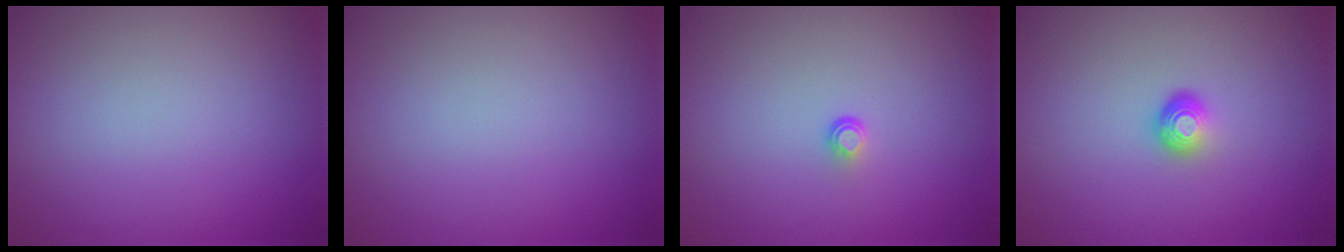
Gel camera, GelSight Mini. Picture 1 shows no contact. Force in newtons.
{"total": 0.0}
{"total": 0.7, "press": 0.4, "slide": 0.6}
{"total": 1.7, "press": 1.1, "slide": 1.3}